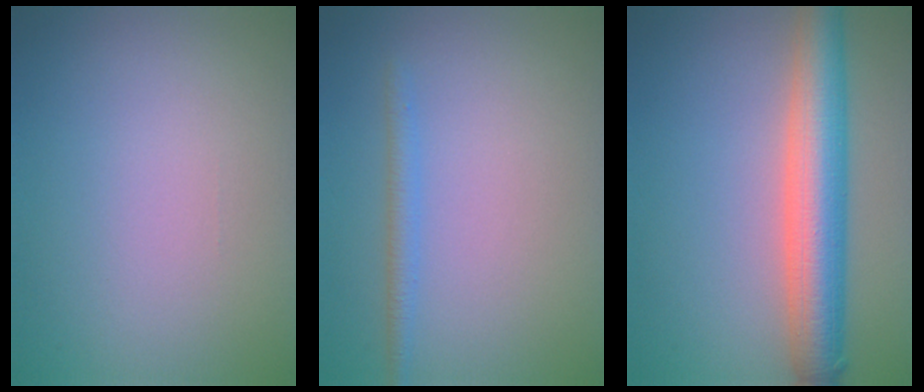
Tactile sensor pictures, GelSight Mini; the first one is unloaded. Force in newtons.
{"total": 1.5, "press": 1.5, "slide": 0.2}
{"total": 7.1, "press": 7.1, "slide": 0.3}